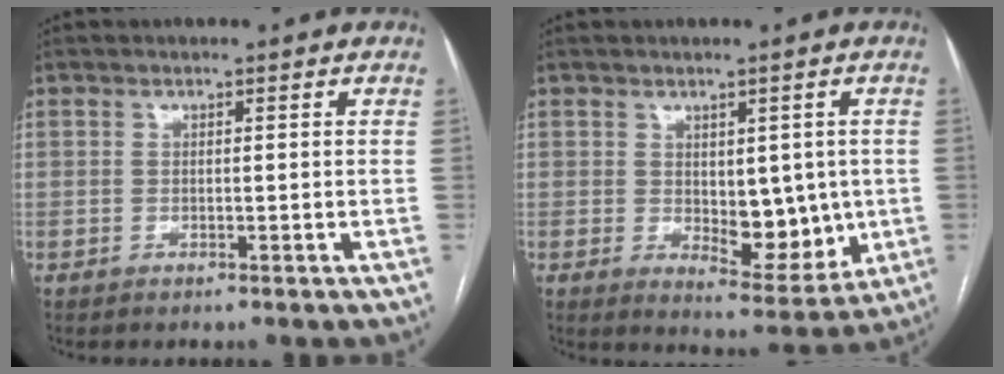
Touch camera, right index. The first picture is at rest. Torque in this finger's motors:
{"motor_torque": [0.43, 0.57, 0.11, 0.03]}